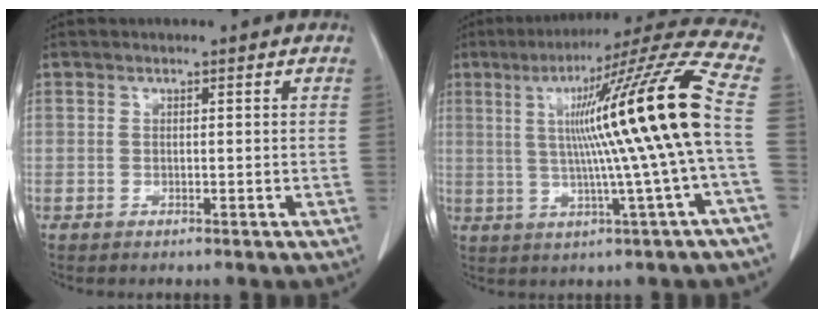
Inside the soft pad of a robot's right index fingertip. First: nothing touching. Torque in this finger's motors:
{"motor_torque": [2.14, 0.00, 1.05, 0.21]}